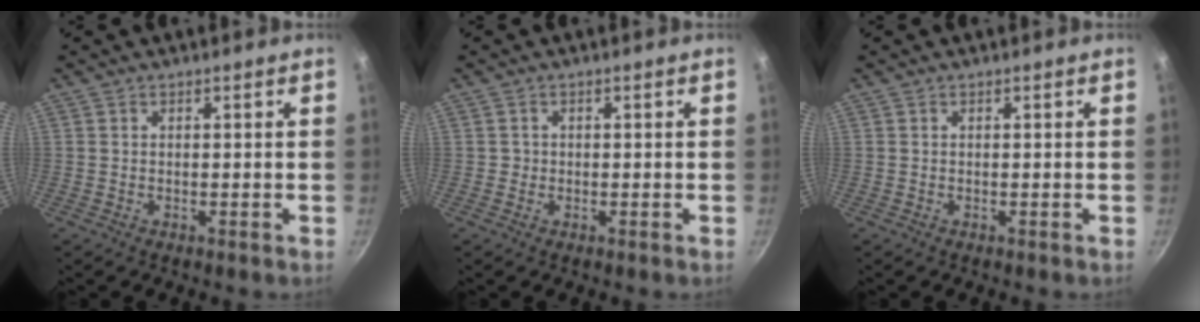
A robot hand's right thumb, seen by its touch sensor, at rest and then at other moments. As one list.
[{"total": 0.9, "force": [-0.1, 0.9, 0.0], "torque": [0.003, 0.000, -0.004]}, {"total": 0.0}]